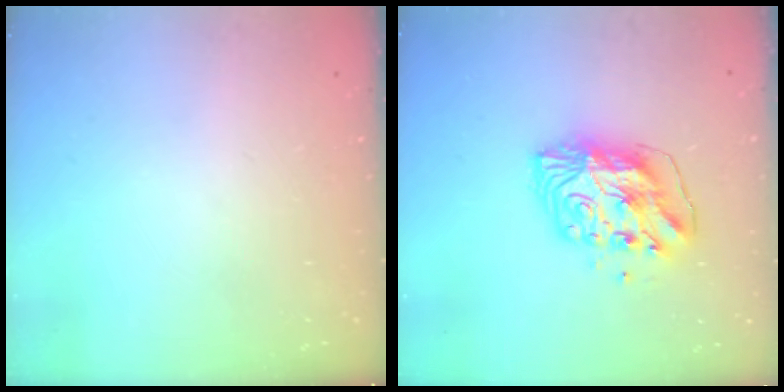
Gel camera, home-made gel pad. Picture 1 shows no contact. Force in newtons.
{"total": 11.2, "press": 11.2, "slide": 1.1}